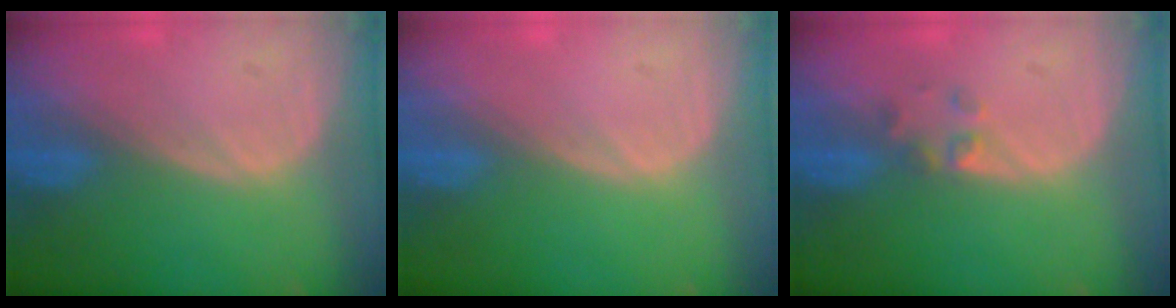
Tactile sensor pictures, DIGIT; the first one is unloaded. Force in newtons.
{"total": 0.0}
{"total": 1.9, "press": 1.7, "slide": 0.8}